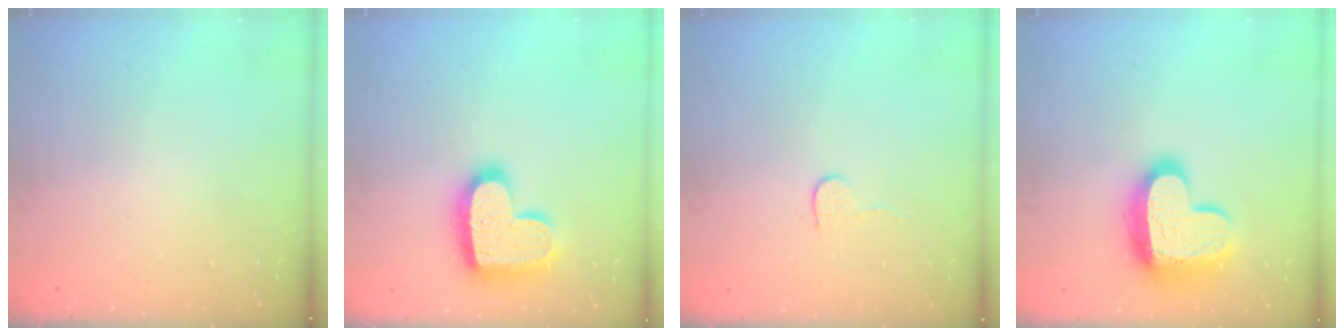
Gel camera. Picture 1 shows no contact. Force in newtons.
{"total": 19.3, "press": 19.3, "slide": 1.3}
{"total": 4.0, "press": 4.0, "slide": 0.3}
{"total": 16.3, "press": 16.3, "slide": 1.0}